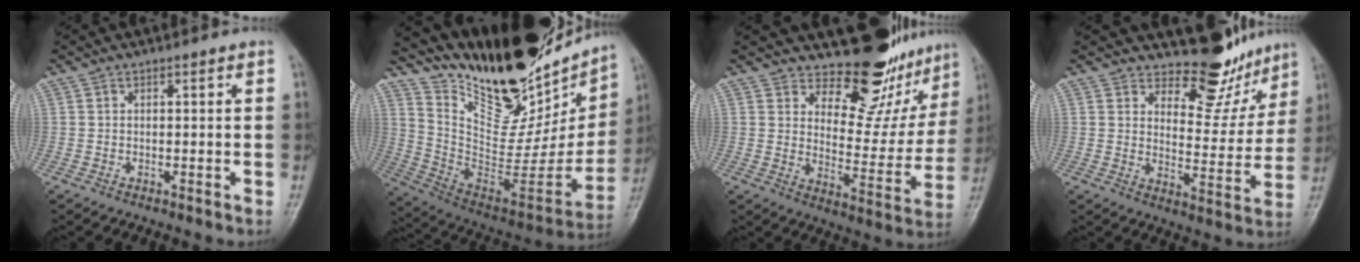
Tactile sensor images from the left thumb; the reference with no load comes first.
{"total": 31.3, "force": [24.4, 11.4, 16.0], "torque": [-0.221, -0.112, 0.383]}
{"total": 15.2, "force": [13.2, 6.2, 4.4], "torque": [-0.006, -0.117, 0.173]}
{"total": 10.7, "force": [9.3, 4.6, 2.5], "torque": [0.005, -0.083, 0.129]}